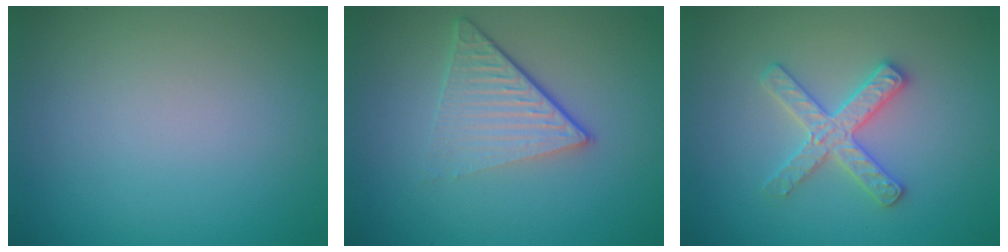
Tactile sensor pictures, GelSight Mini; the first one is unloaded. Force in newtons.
{"total": 4.7, "press": 2.9, "slide": 3.7}
{"total": 2.9, "press": 2.9, "slide": 0.5}